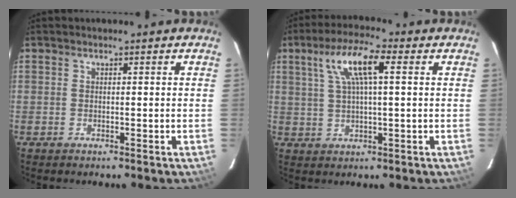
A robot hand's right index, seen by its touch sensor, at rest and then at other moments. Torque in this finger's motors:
{"motor_torque": [0.51, 0.34, 0.29, 0.13]}